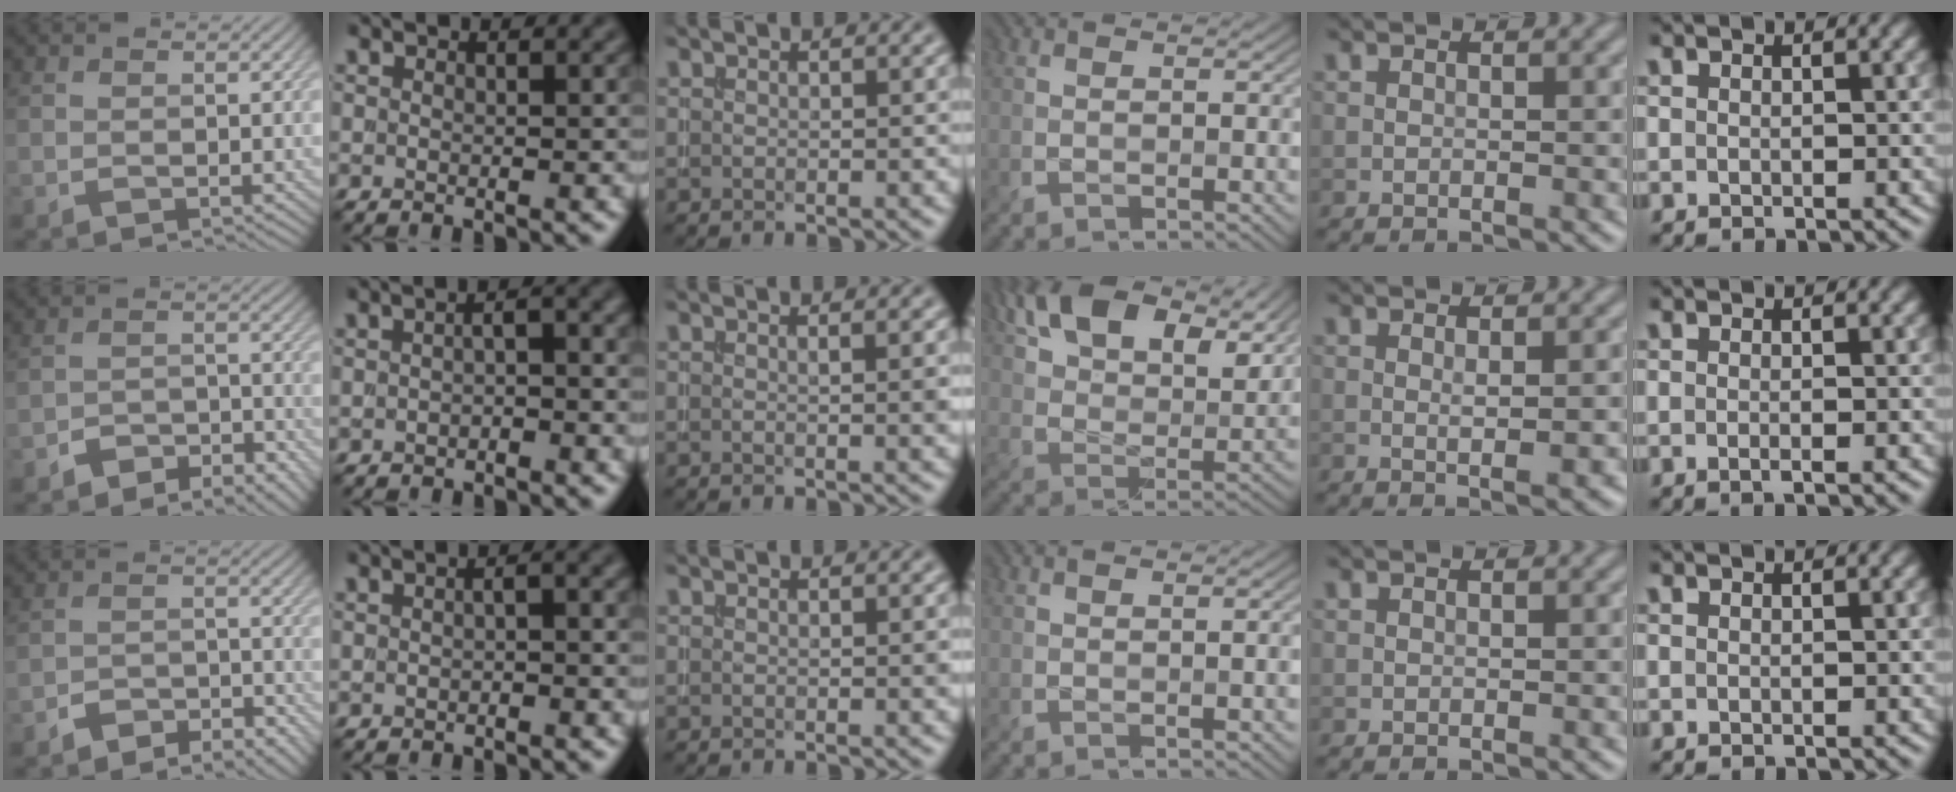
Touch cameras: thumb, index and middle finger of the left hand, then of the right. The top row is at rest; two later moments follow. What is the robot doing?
{"motion": "extract", "object": "backpack"}